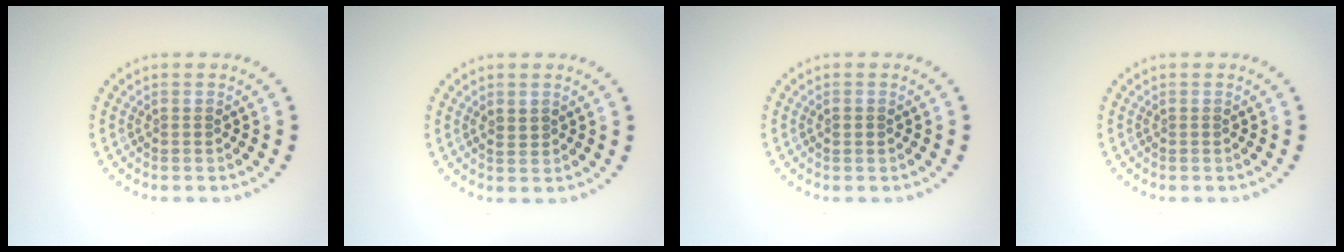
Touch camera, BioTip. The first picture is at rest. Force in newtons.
{"total": 0.7, "press": 0.6, "slide": 0.3}
{"total": 0.8, "press": 0.8, "slide": 0.2}
{"total": 0.0}